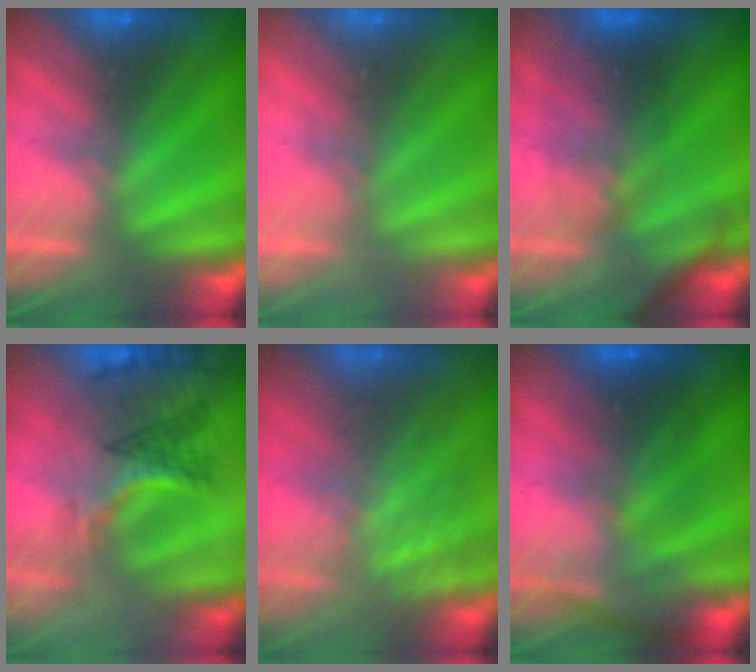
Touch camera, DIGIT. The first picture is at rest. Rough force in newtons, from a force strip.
{"total": 2.1}
{"total": 2.8}
{"total": 2.9}
{"total": 3.2}
{"total": 2.7}